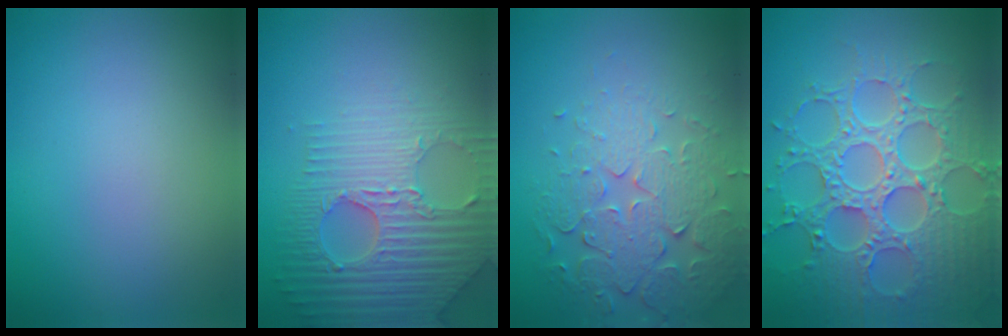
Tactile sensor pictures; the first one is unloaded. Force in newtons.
{"total": 6.6, "press": 5.1, "slide": 4.3}
{"total": 5.0, "press": 4.4, "slide": 2.3}
{"total": 8.5, "press": 6.5, "slide": 5.4}